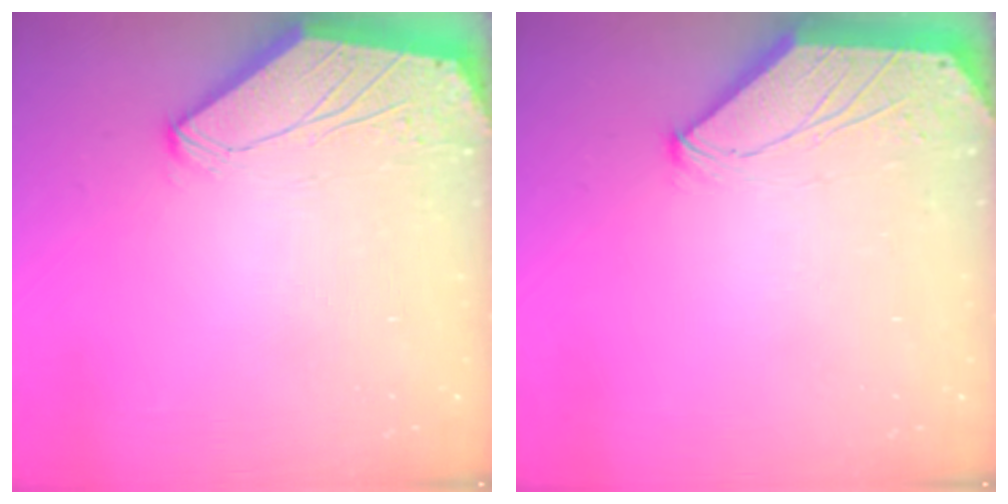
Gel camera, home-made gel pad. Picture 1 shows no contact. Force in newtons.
{"total": 0.0}